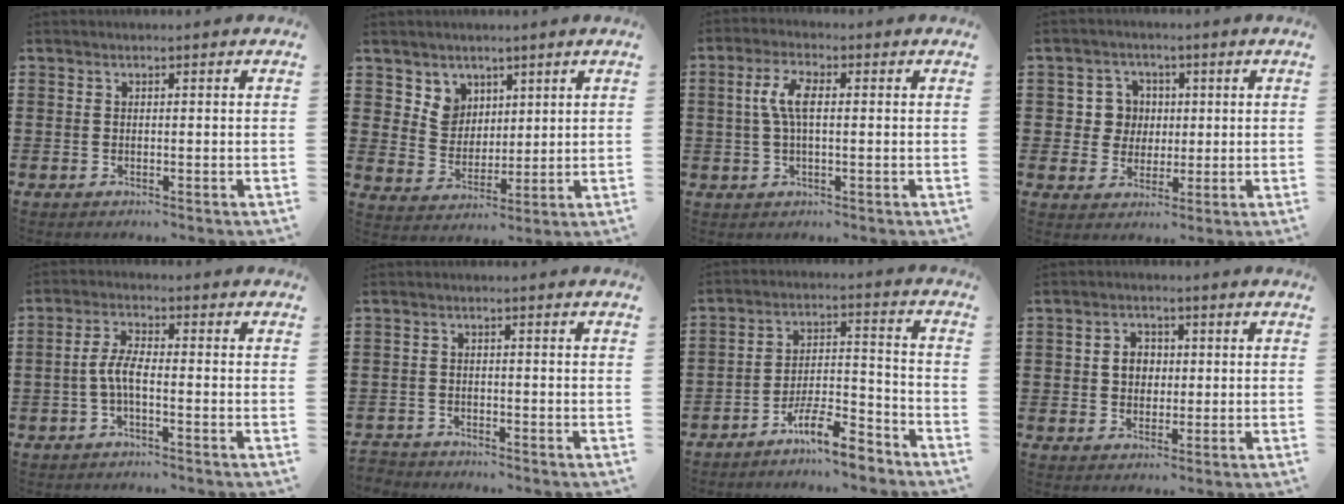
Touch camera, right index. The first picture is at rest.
{"total": 5.6, "force": [3.4, 4.4, 0.4], "torque": [-0.036, 0.003, 0.066]}
{"total": 5.3, "force": [0.4, 2.0, 4.9], "torque": [-0.109, 0.004, -0.001]}
{"total": 5.2, "force": [0.7, 4.9, 1.5], "torque": [-0.053, 0.018, 0.011]}
{"total": 4.2, "force": [-1.3, 1.1, 3.8], "torque": [-0.089, -0.002, -0.031]}
{"total": 2.1, "force": [-2.1, 0.2, -0.2], "torque": [-0.004, -0.002, -0.046]}
{"total": 8.8, "force": [-7.3, 1.5, 4.5], "torque": [-0.080, 0.018, -0.138]}
{"total": 3.4, "force": [0.2, 2.8, 1.8], "torque": [-0.044, 0.011, -0.001]}